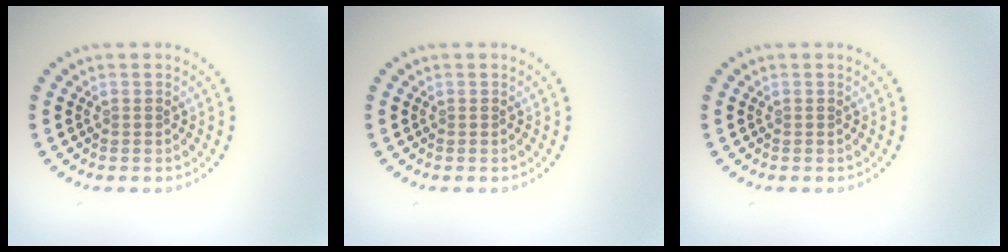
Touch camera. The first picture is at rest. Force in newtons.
{"total": 0.0}
{"total": 0.0}